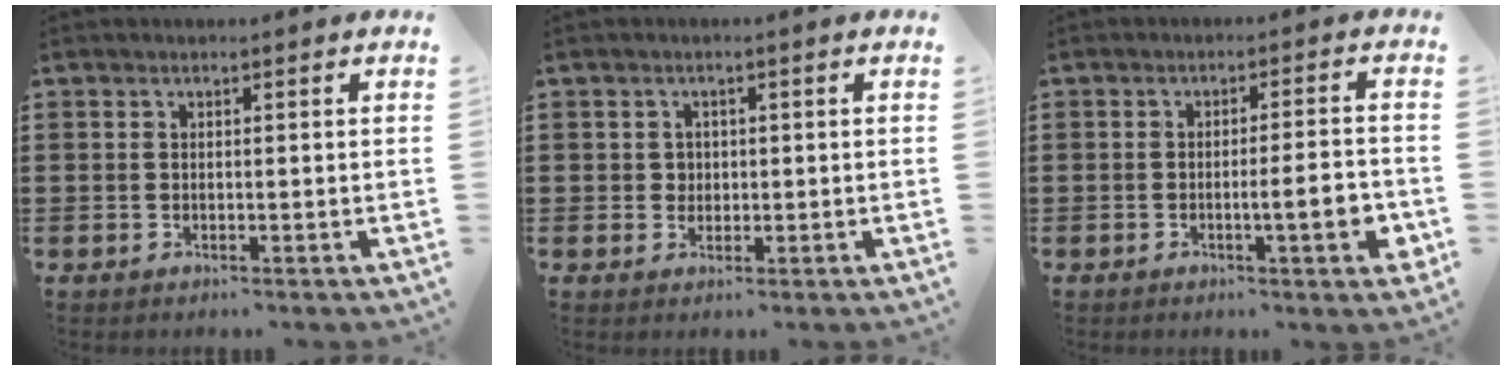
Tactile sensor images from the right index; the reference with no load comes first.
{"total": 1.6, "force": [0.2, 1.5, 0.4], "torque": [-0.012, 0.008, 0.003]}
{"total": 6.0, "force": [-1.7, 0.6, 5.7], "torque": [-0.083, -0.010, -0.030]}